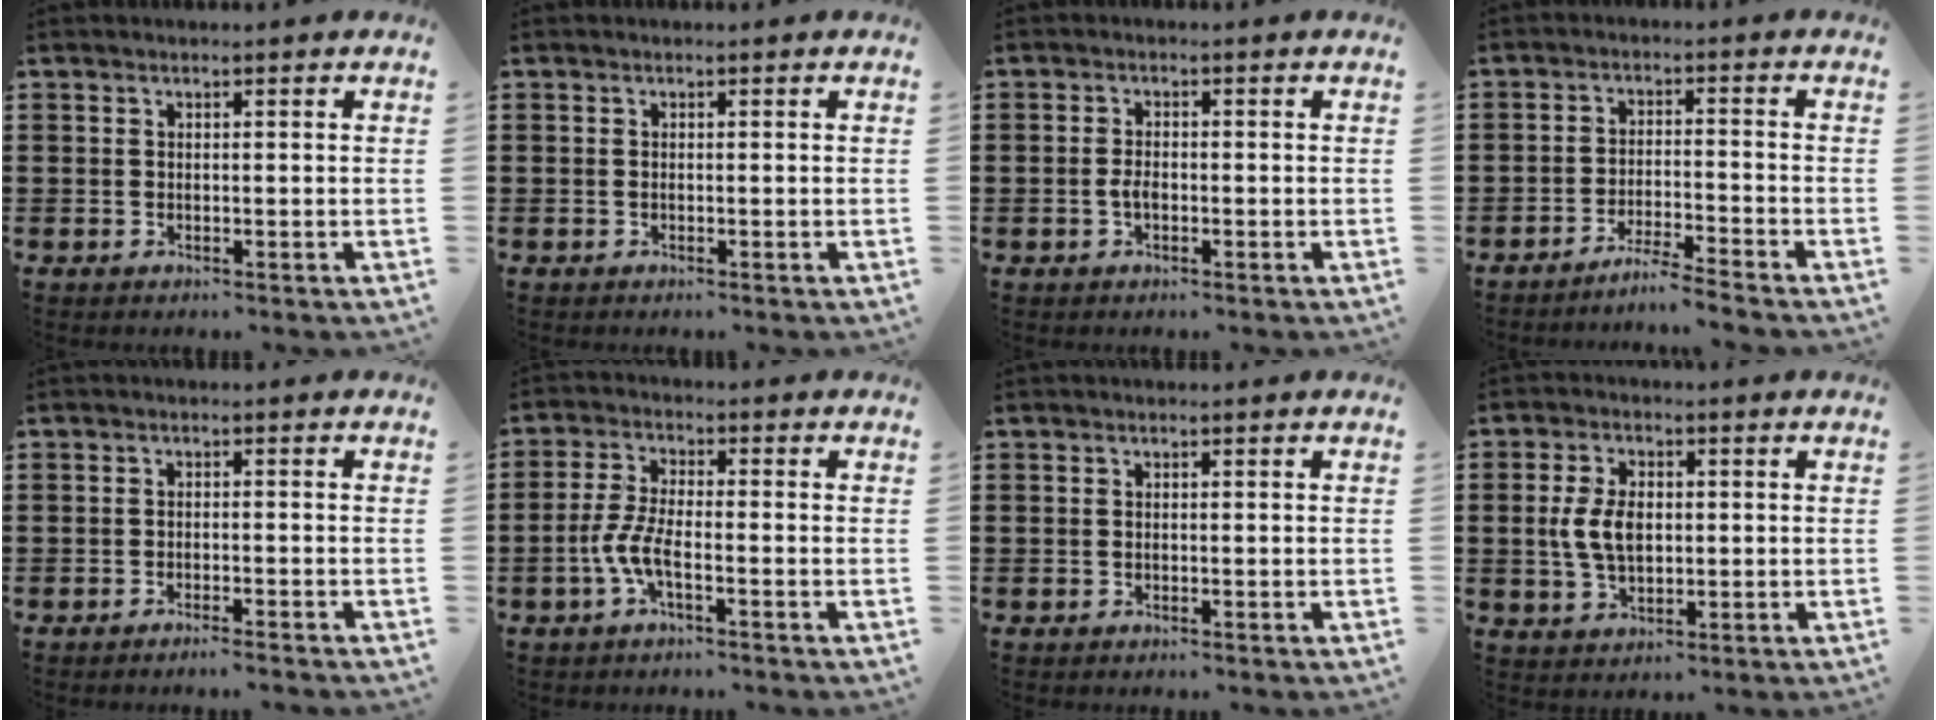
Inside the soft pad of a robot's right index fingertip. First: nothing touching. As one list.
[{"total": 0.0}, {"total": 1.8, "force": [-0.6, 0.7, 1.5], "torque": [-0.038, -0.006, -0.013]}, {"total": 3.9, "force": [-3.7, -0.6, 1.0], "torque": [-0.019, -0.004, -0.074]}, {"total": 1.4, "force": [-1.3, -0.2, 0.4], "torque": [-0.008, 0.001, -0.025]}, {"total": 5.7, "force": [-2.4, 1.5, 4.9], "torque": [-0.126, -0.014, -0.054]}, {"total": 0.0}, {"total": 6.1, "force": [0.3, 3.7, 4.9], "torque": [-0.113, 0.007, 0.000]}]